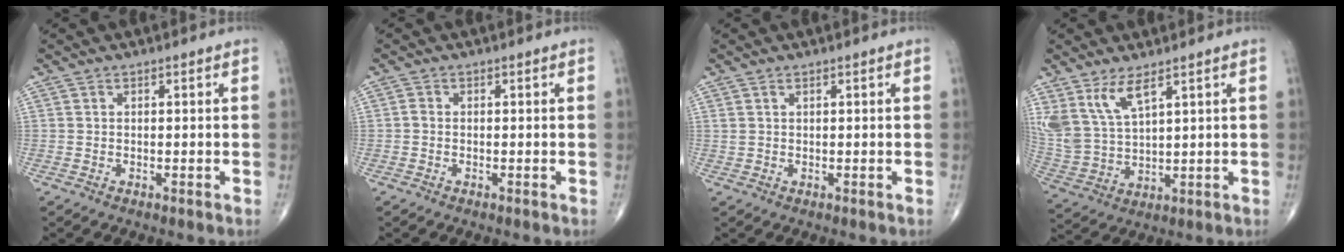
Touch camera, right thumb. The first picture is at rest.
{"total": 0.7, "force": [-0.2, 0.5, 0.5], "torque": [-0.008, 0.000, -0.008]}
{"total": 0.8, "force": [0.5, 0.3, 0.5], "torque": [-0.011, 0.005, 0.014]}
{"total": 9.1, "force": [5.6, 3.4, 6.4], "torque": [-0.135, -0.027, 0.131]}